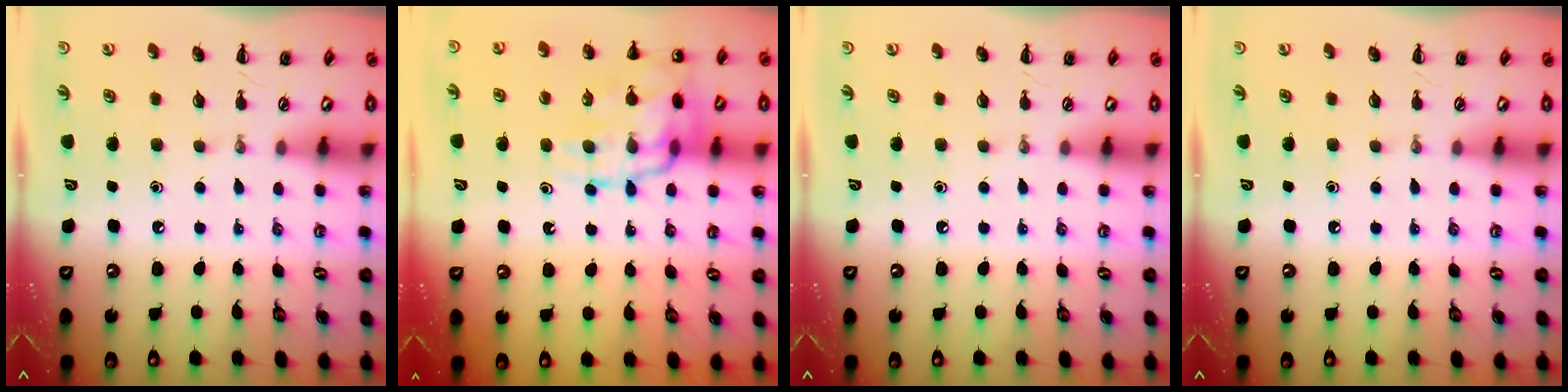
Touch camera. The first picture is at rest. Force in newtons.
{"total": 20.7, "press": 20.5, "slide": 3.0}
{"total": 0.0}
{"total": 0.0}